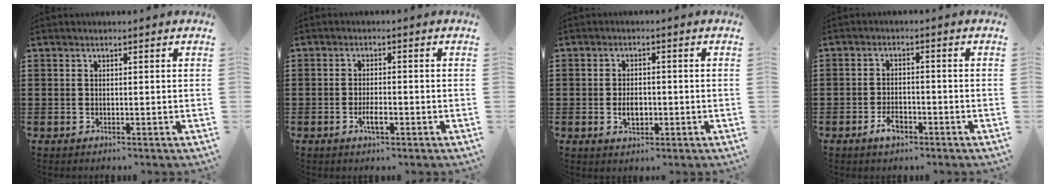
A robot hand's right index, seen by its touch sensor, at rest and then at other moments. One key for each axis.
{"total": 3.0, "fx": -1.2, "fy": 0.9, "fz": 2.6, "tx": -0.045, "ty": 0.002, "tz": -0.022}
{"total": 3.3, "fx": -0.7, "fy": 2.0, "fz": 2.5, "tx": -0.041, "ty": -0.001, "tz": -0.014}
{"total": 3.3, "fx": -1.9, "fy": 1.6, "fz": 2.2, "tx": -0.045, "ty": 0.000, "tz": -0.037}